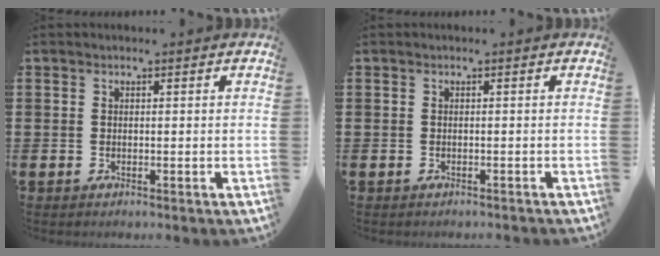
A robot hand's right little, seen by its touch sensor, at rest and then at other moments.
{"total": 0.0}